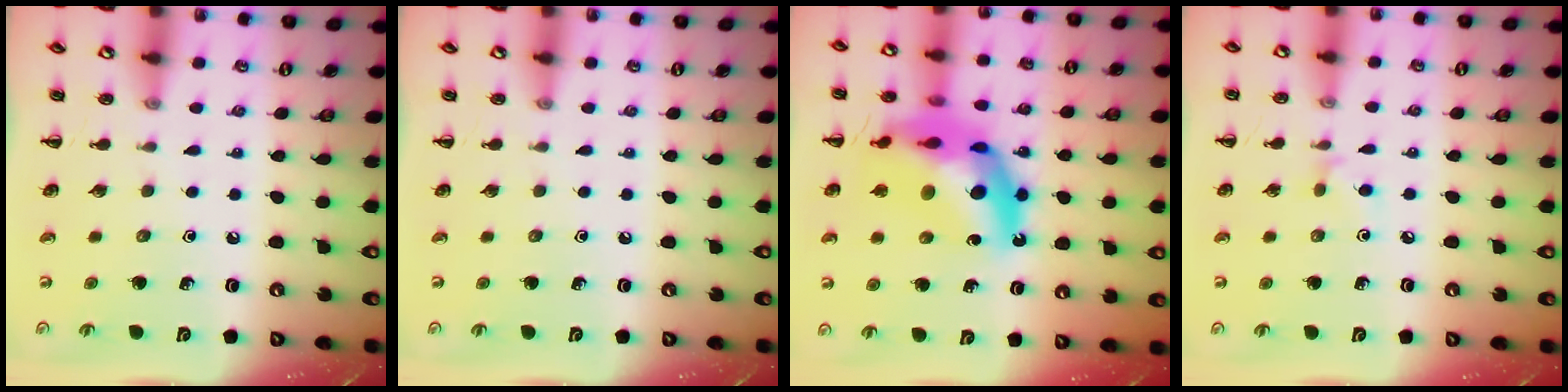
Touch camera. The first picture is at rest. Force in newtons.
{"total": 0.0}
{"total": 19.5, "press": 18.8, "slide": 5.0}
{"total": 4.9, "press": 4.5, "slide": 1.8}